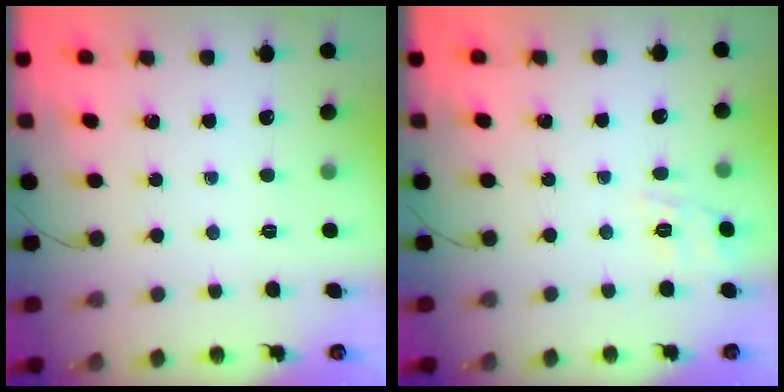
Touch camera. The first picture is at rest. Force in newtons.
{"total": 7.9, "press": 7.7, "slide": 1.7}